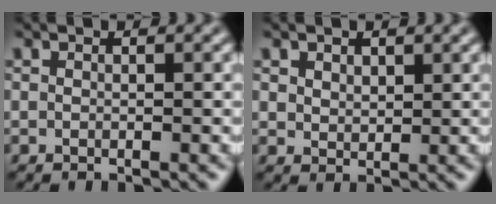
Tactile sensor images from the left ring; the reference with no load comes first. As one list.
[{"total": 1.6, "force": [1.1, 1.0, 0.5], "torque": [-0.014, -0.002, 0.018]}]